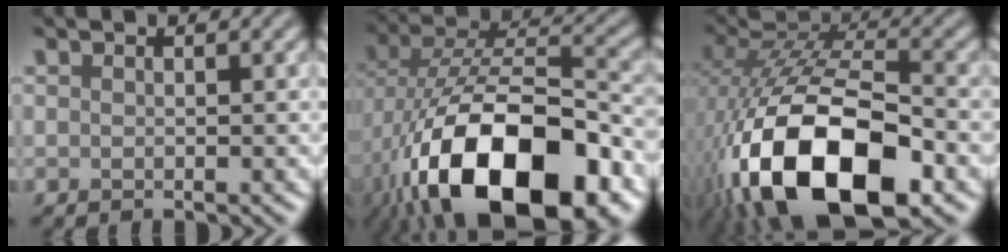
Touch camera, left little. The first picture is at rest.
{"total": 17.1, "force": [-8.5, 8.1, 12.4], "torque": [-0.214, -0.019, -0.138]}
{"total": 15.8, "force": [-6.8, 7.7, 12.0], "torque": [-0.228, -0.027, -0.123]}